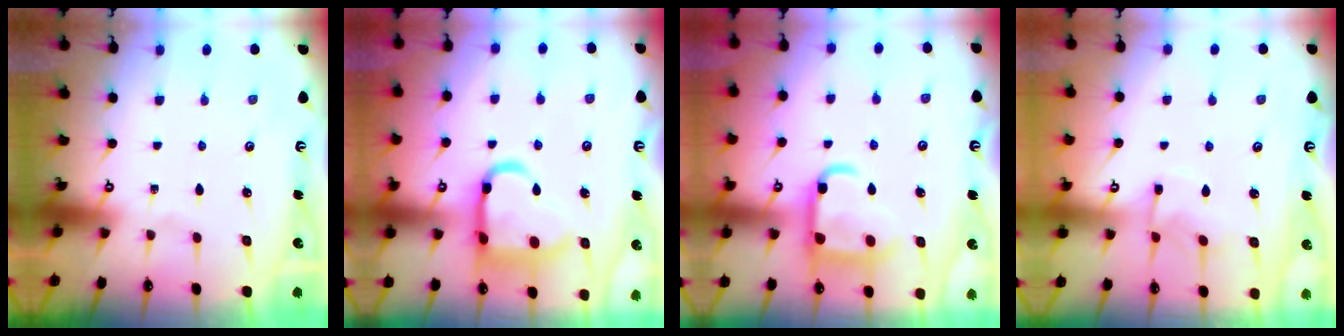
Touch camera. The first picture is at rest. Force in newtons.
{"total": 16.9, "press": 16.8, "slide": 1.8}
{"total": 14.4, "press": 14.3, "slide": 1.4}
{"total": 6.0, "press": 6.0, "slide": 0.6}